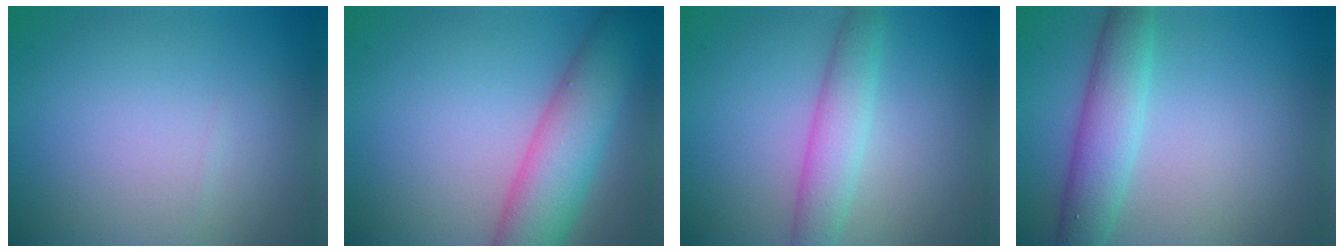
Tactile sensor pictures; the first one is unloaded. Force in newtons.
{"total": 7.2, "press": 7.2, "slide": 0.3}
{"total": 4.4, "press": 4.4, "slide": 0.1}
{"total": 4.4, "press": 4.4, "slide": 0.1}